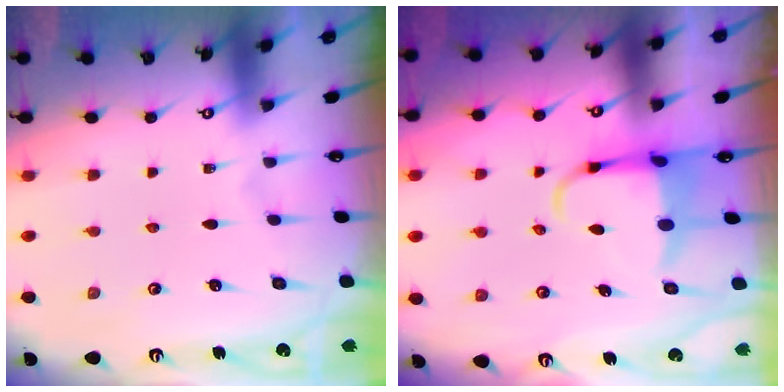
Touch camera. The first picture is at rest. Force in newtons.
{"total": 5.9, "press": 5.7, "slide": 1.4}